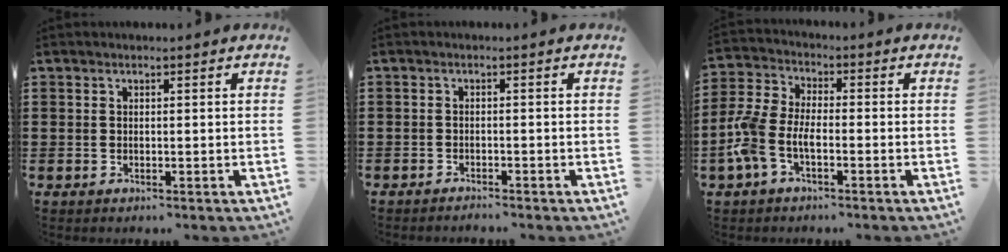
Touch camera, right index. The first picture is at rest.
{"total": 1.3, "force": [-1.3, 0.1, -0.1], "torque": [-0.002, 0.003, -0.027]}
{"total": 6.3, "force": [-2.8, 3.0, 4.8], "torque": [-0.132, -0.006, -0.062]}